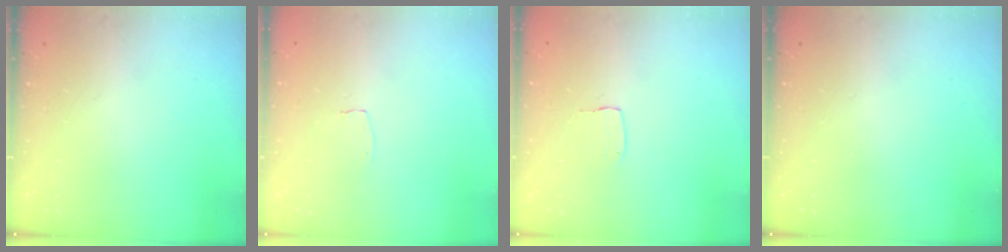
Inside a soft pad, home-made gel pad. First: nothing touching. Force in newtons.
{"total": 3.0, "press": 3.0, "slide": 0.2}
{"total": 3.2, "press": 3.2, "slide": 0.2}
{"total": 0.0}